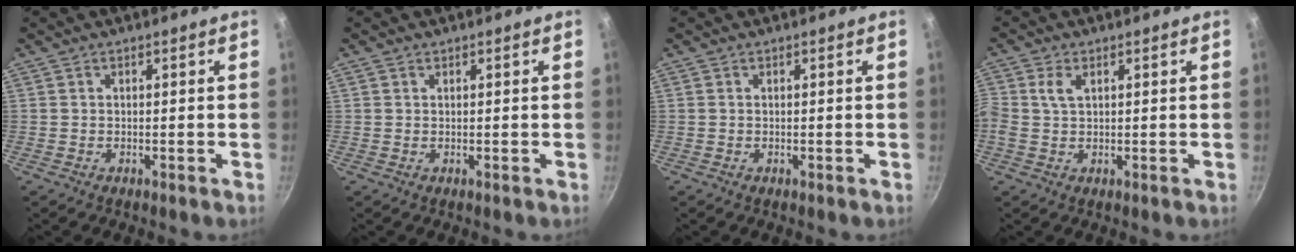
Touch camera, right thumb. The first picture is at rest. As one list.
[{"total": 0.6, "force": [0.4, 0.4, 0.1], "torque": [0.001, -0.002, 0.005]}, {"total": 0.0}, {"total": 3.2, "force": [0.9, 2.0, 2.4], "torque": [-0.052, 0.007, 0.015]}]